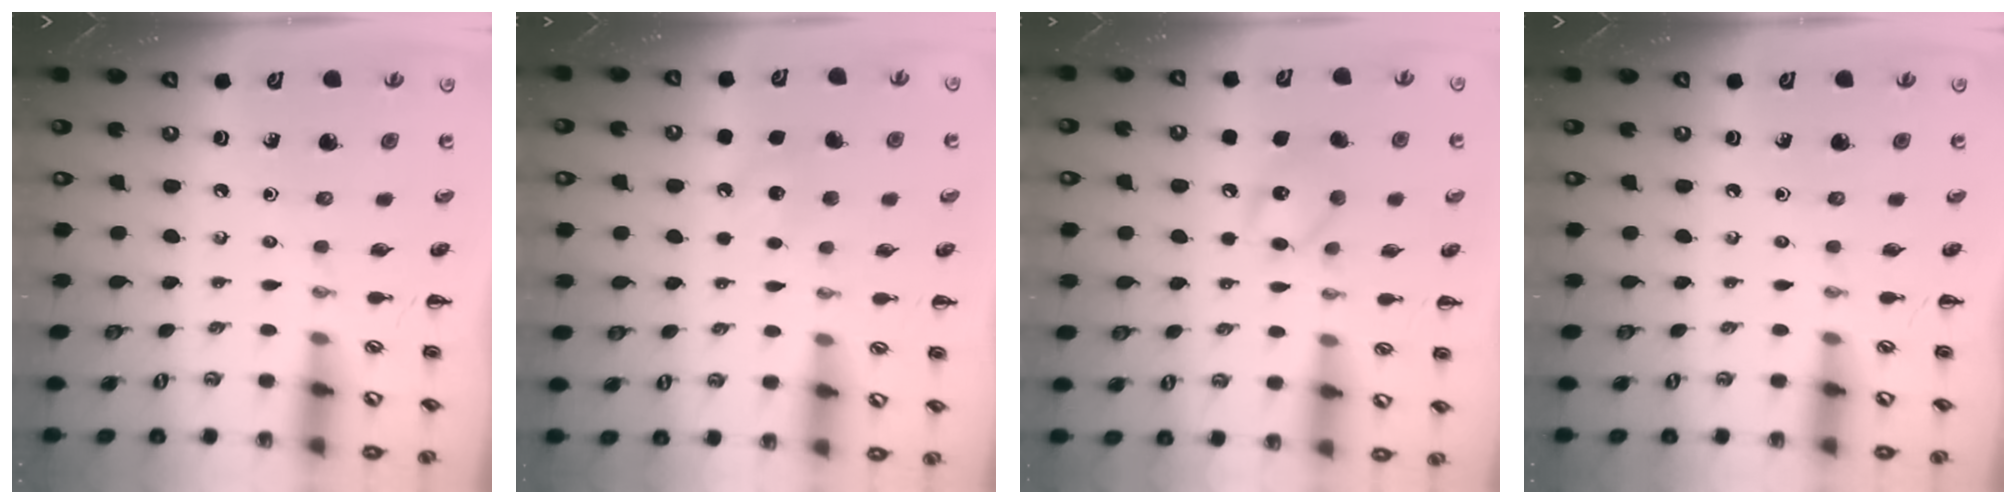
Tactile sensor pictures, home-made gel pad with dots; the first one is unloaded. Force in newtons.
{"total": 5.6, "press": 5.4, "slide": 1.5}
{"total": 10.0, "press": 9.9, "slide": 0.9}
{"total": 0.0}